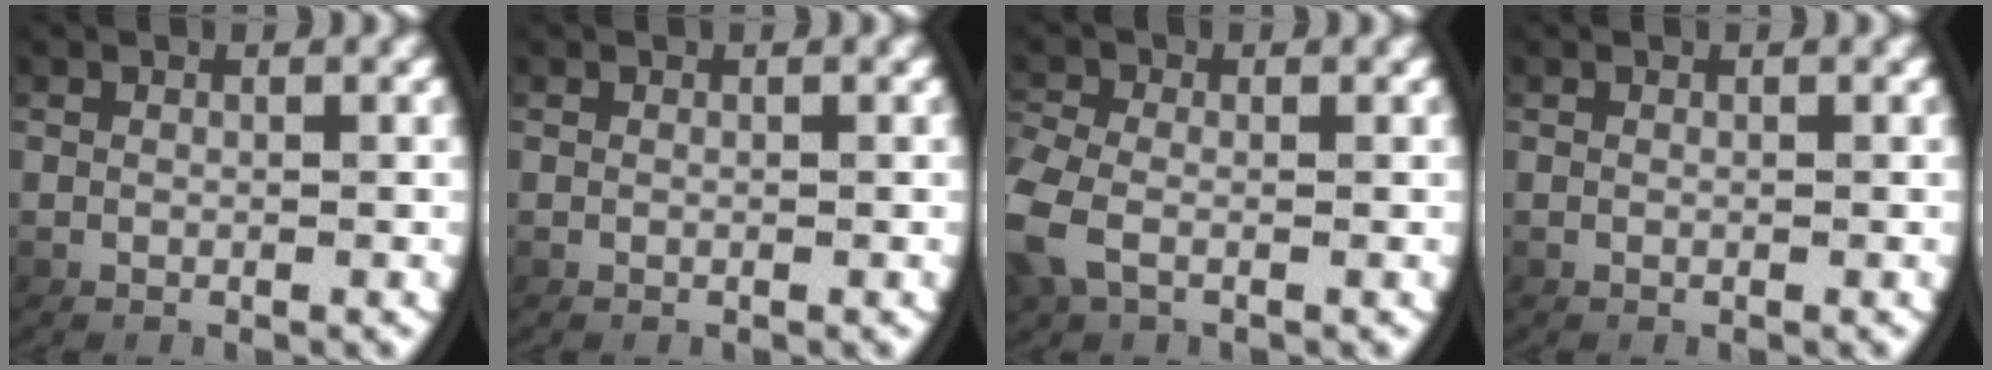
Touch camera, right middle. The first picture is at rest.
{"total": 0.0}
{"total": 2.5, "force": [-0.5, 1.7, 1.8], "torque": [-0.065, -0.007, -0.001]}
{"total": 0.0}